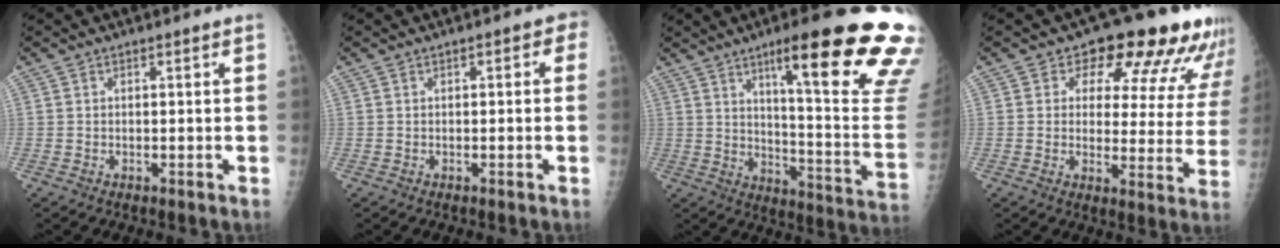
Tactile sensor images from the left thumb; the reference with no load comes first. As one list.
[{"total": 2.2, "force": [0.3, 1.3, 1.8], "torque": [-0.006, 0.005, -0.005]}, {"total": 26.5, "force": [14.7, 3.5, 21.8], "torque": [-0.237, -0.056, 0.208]}, {"total": 16.4, "force": [11.5, 7.8, 8.7], "torque": [-0.050, -0.057, 0.123]}]